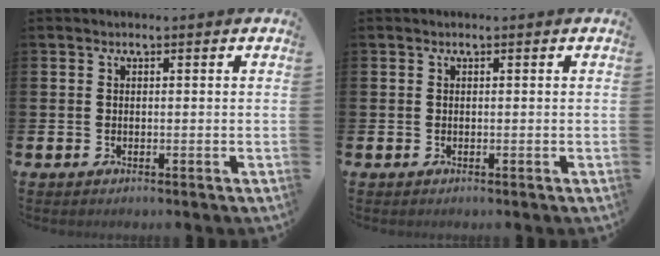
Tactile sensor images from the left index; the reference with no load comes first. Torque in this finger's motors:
{"motor_torque": [-0.01, 0.00, 0.00, 0.00]}